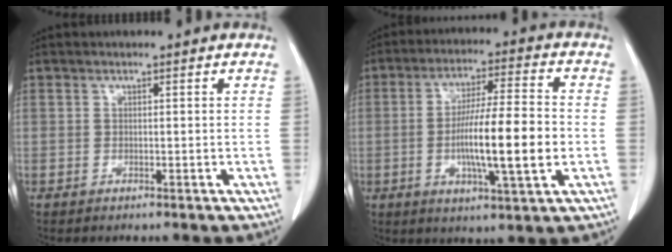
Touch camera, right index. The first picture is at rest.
{"total": 13.4, "force": [-2.3, 1.2, 13.2], "torque": [-0.234, -0.003, -0.041]}